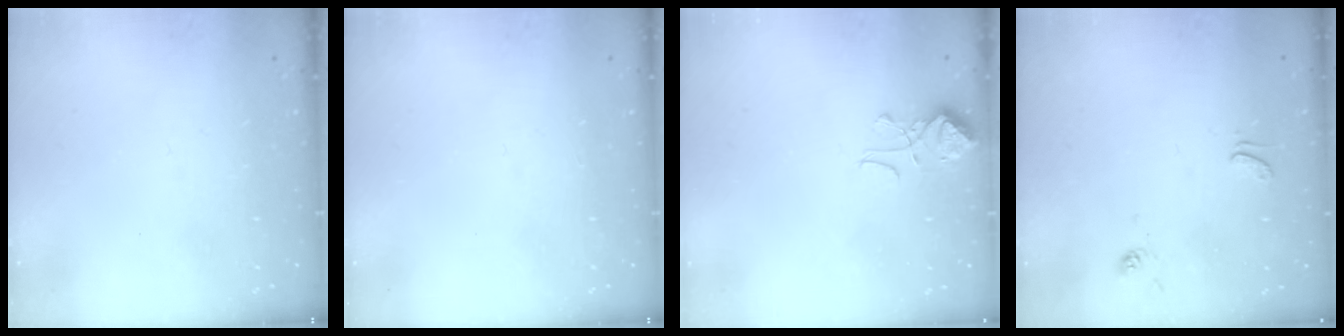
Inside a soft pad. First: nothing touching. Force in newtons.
{"total": 0.0}
{"total": 2.9, "press": 2.8, "slide": 0.8}
{"total": 1.7, "press": 1.6, "slide": 0.6}